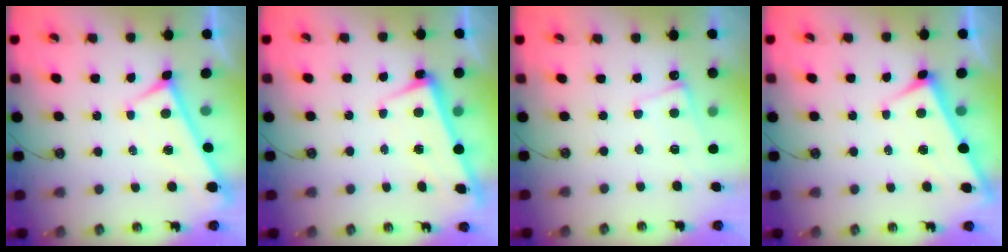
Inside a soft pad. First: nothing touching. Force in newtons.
{"total": 2.3, "press": 2.2, "slide": 0.7}
{"total": 1.6, "press": 1.5, "slide": 0.4}
{"total": 3.0, "press": 3.0, "slide": 0.0}